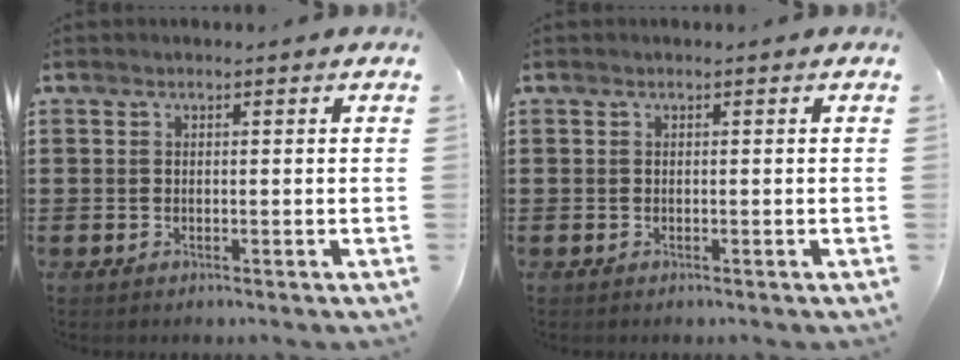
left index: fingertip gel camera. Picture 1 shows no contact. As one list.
[{"total": 0.0}]